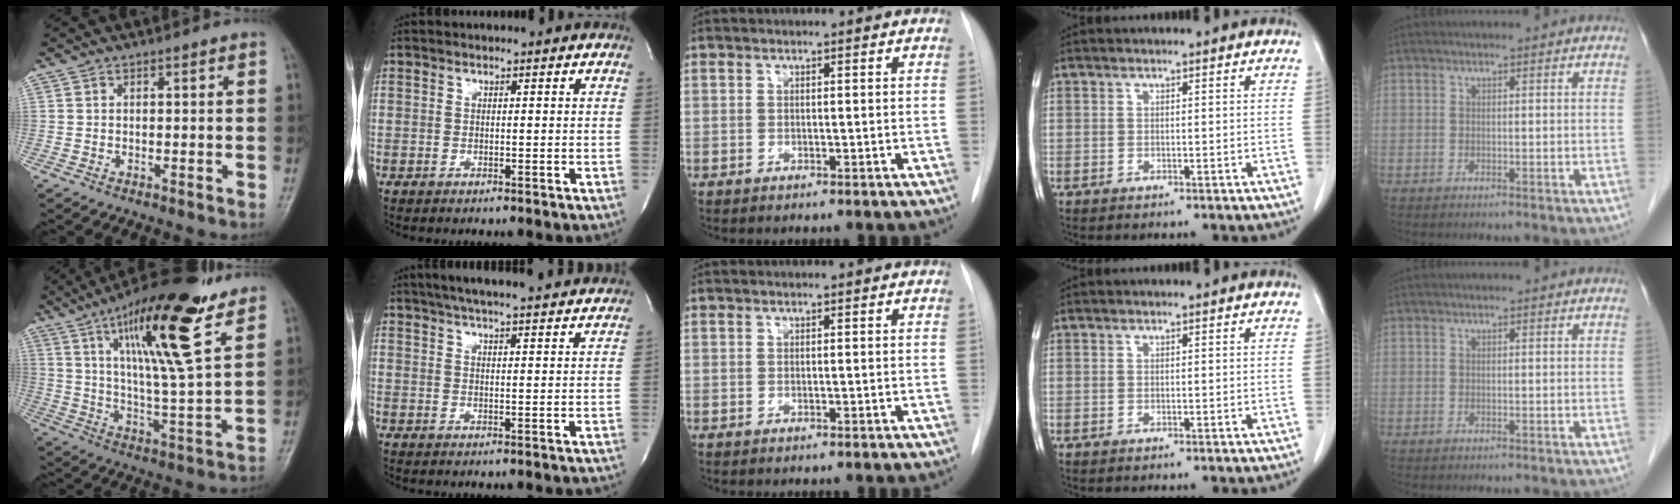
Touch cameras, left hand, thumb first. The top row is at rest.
{"thumb": {"total": 20.7, "force": [11.2, 4.3, 16.9], "torque": [-0.260, -0.047, 0.187]}, "index": {"total": 17.0, "force": [15.1, 1.6, 7.8], "torque": [-0.125, 0.030, 0.197]}}